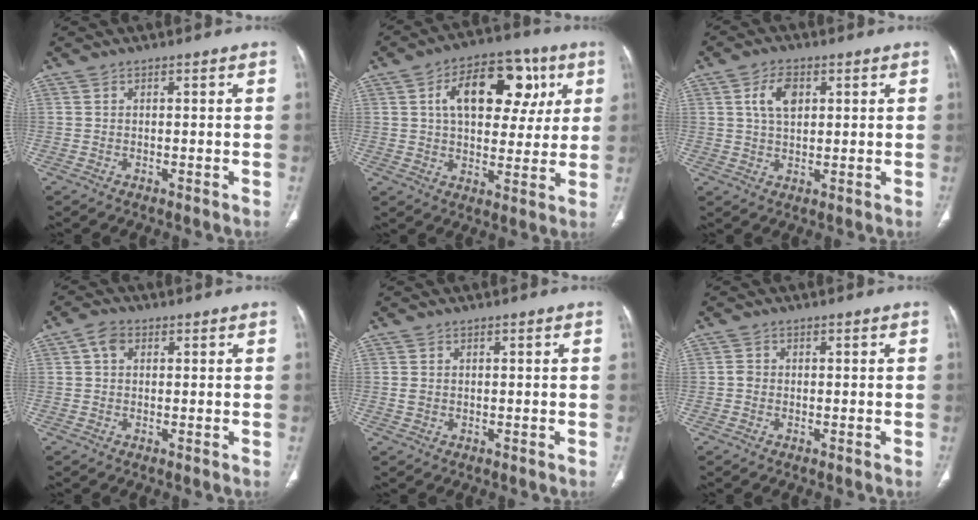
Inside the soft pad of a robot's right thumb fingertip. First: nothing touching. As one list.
[{"total": 17.9, "force": [5.7, 10.5, 13.4], "torque": [-0.152, 0.012, 0.083]}, {"total": 5.7, "force": [1.8, 3.4, 4.2], "torque": [-0.071, 0.000, 0.034]}, {"total": 2.9, "force": [0.9, 2.2, 1.8], "torque": [-0.027, 0.007, 0.015]}, {"total": 1.3, "force": [0.1, 1.1, 0.7], "torque": [-0.015, 0.003, 0.005]}, {"total": 1.2, "force": [-0.3, 1.0, 0.5], "torque": [-0.004, 0.004, -0.007]}]